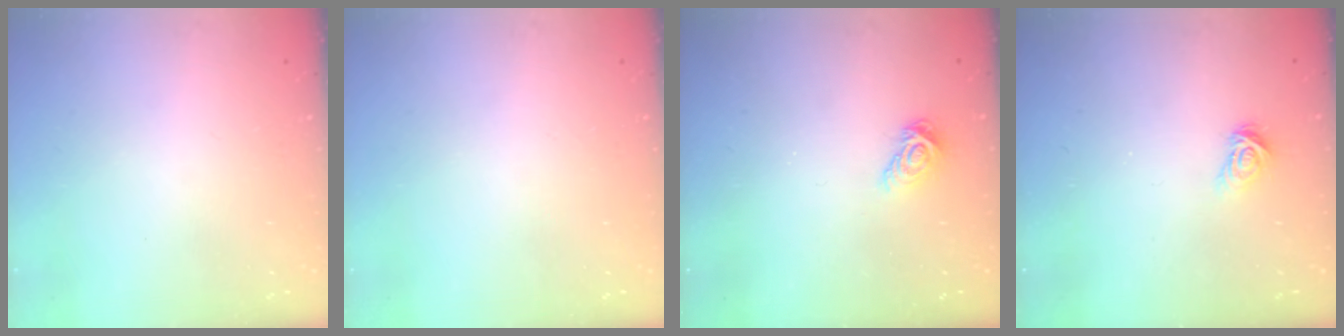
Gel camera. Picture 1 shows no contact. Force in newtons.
{"total": 0.0}
{"total": 7.4, "press": 7.4, "slide": 0.2}
{"total": 5.0, "press": 5.0, "slide": 0.7}